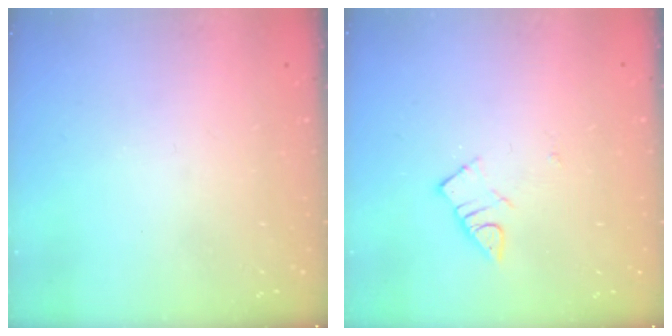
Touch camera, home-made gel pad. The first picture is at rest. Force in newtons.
{"total": 3.3, "press": 3.3, "slide": 0.2}